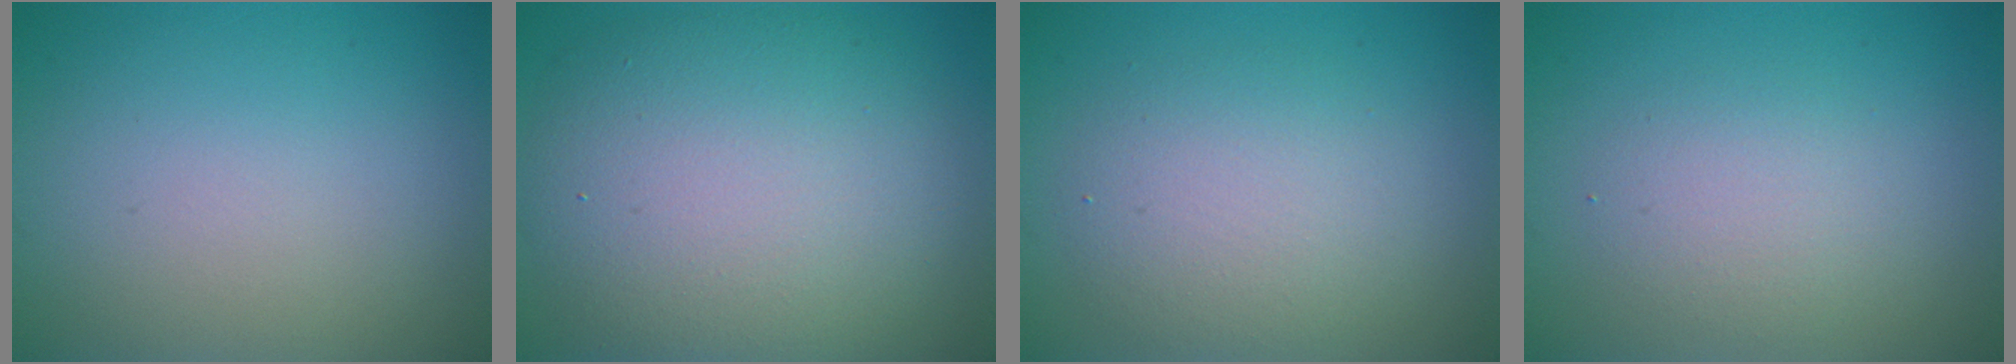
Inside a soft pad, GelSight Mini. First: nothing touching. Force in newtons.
{"total": 10.7, "press": 10.6, "slide": 0.8}
{"total": 2.5, "press": 2.5, "slide": 0.4}
{"total": 2.4, "press": 2.4, "slide": 0.2}